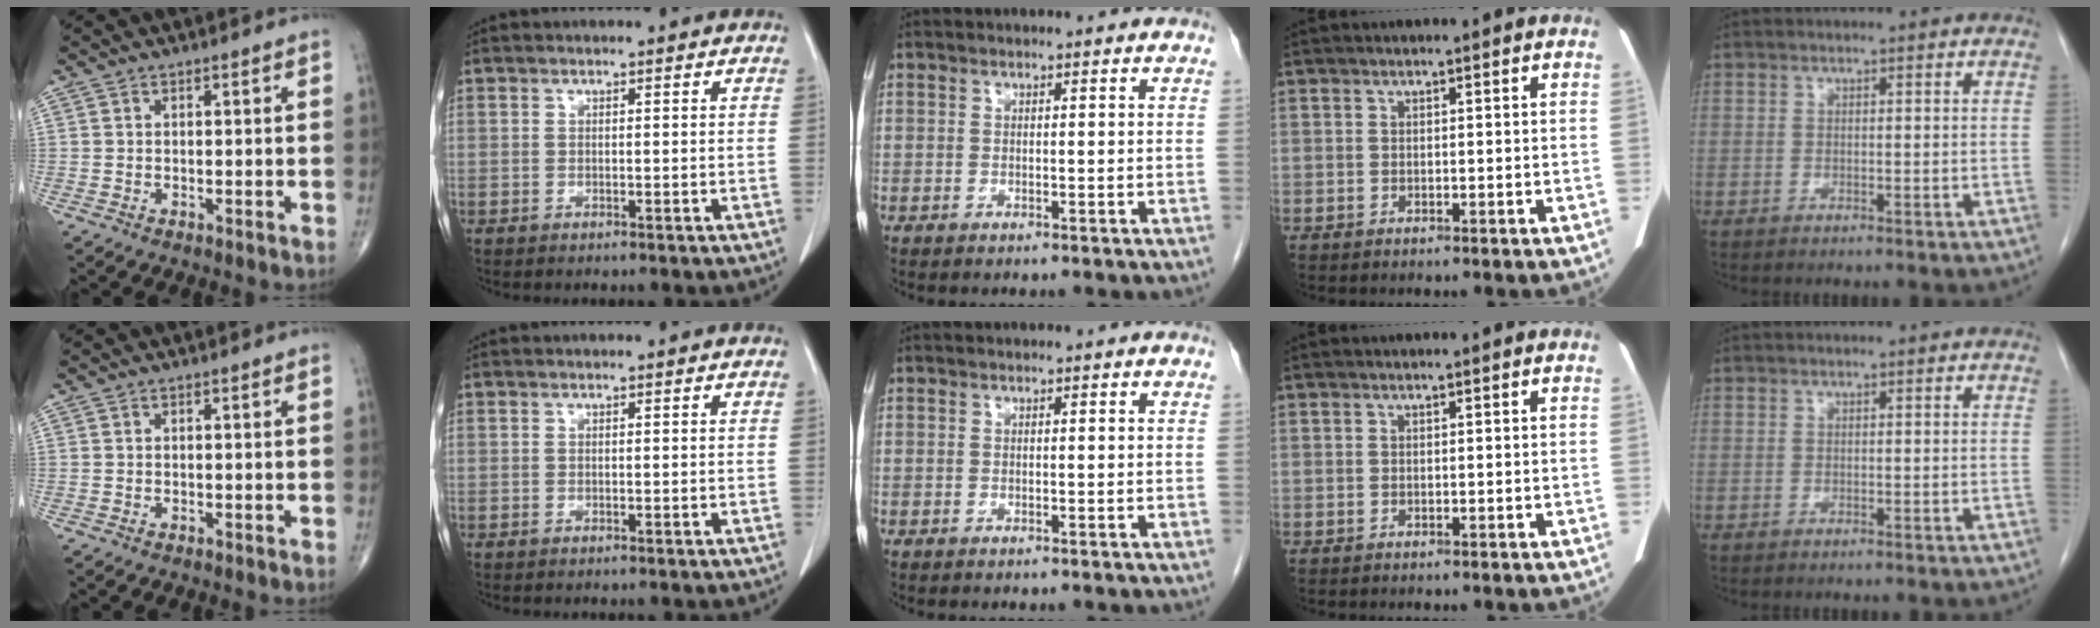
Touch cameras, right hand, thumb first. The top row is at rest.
{}